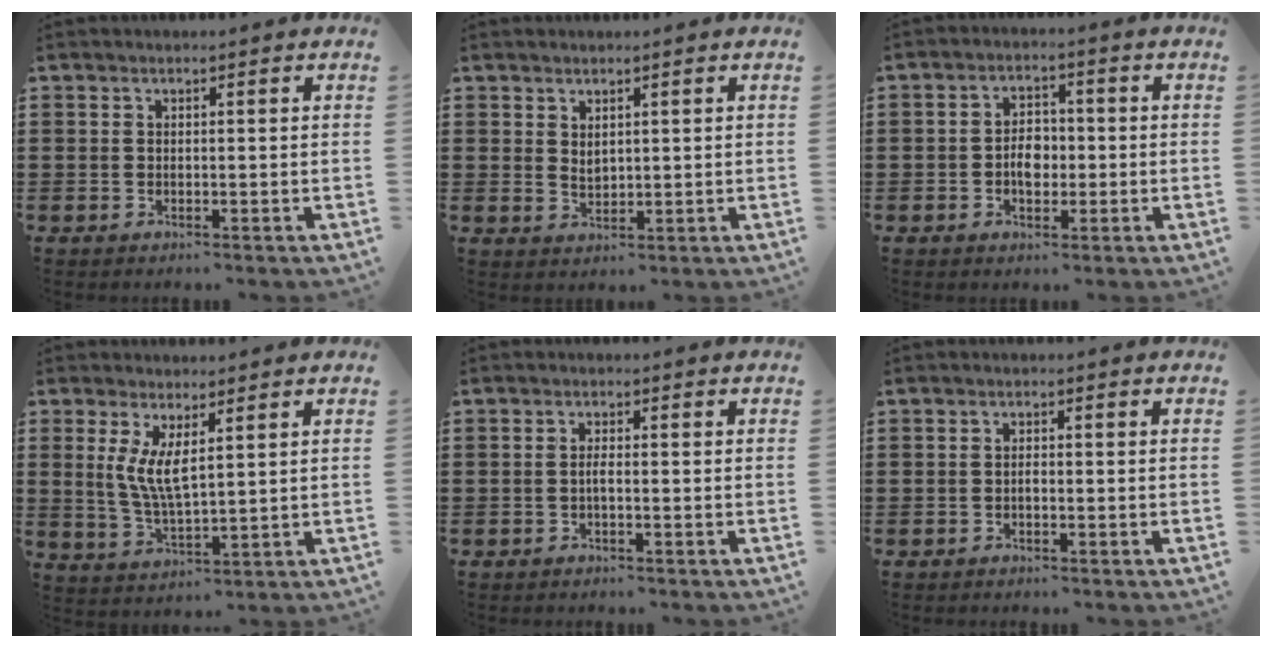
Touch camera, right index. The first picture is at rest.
{"total": 1.7, "force": [1.3, 0.9, 0.7], "torque": [-0.016, 0.004, 0.024]}
{"total": 3.8, "force": [-0.7, 2.5, 2.8], "torque": [-0.046, 0.003, -0.015]}
{"total": 5.8, "force": [2.0, 1.7, 5.1], "torque": [-0.113, -0.004, 0.034]}
{"total": 1.2, "force": [-0.4, 0.1, 1.1], "torque": [-0.023, 0.000, -0.008]}
{"total": 0.7, "force": [-0.3, 0.2, 0.6], "torque": [-0.013, -0.004, -0.005]}